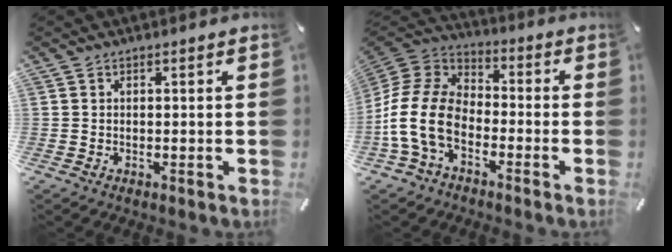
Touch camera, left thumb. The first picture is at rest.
{"total": 14.6, "force": [-6.6, 9.3, 9.1], "torque": [-0.206, 0.028, -0.125]}